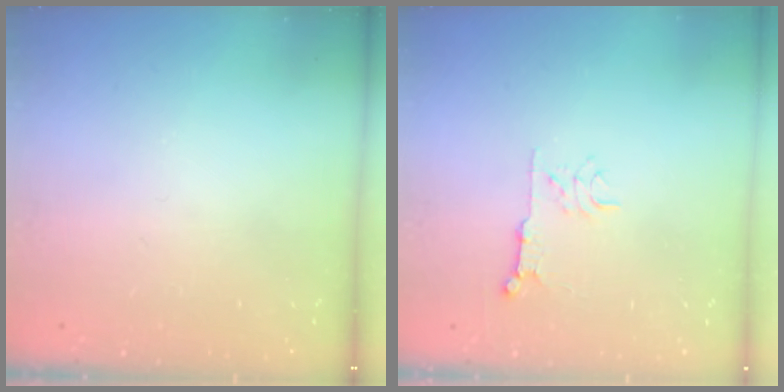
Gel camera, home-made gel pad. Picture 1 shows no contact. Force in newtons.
{"total": 5.4, "press": 5.4, "slide": 0.7}